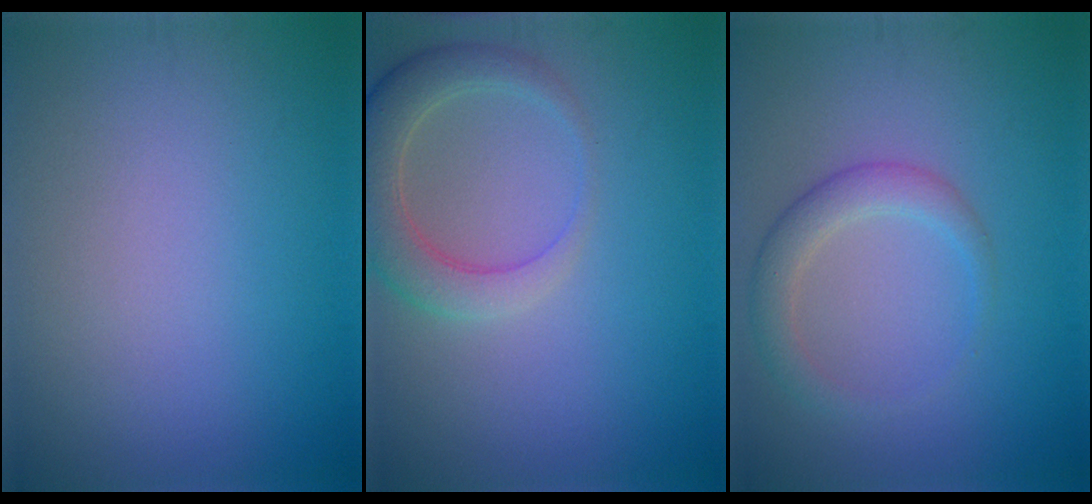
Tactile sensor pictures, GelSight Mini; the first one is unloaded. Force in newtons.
{"total": 4.3, "press": 4.2, "slide": 0.6}
{"total": 2.6, "press": 2.6, "slide": 0.2}